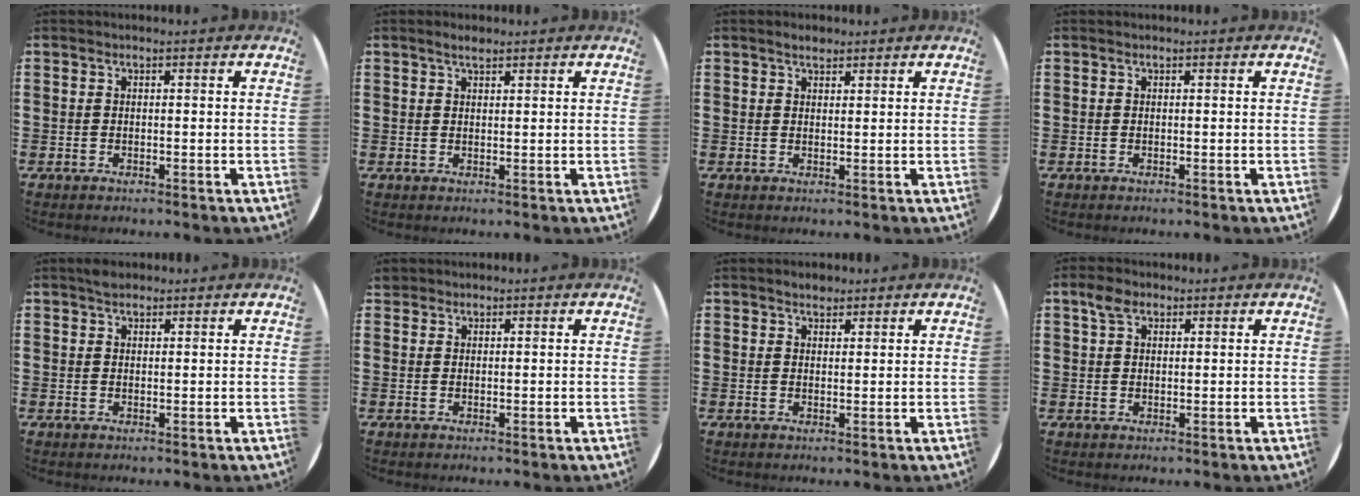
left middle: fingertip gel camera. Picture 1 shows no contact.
{"total": 1.7, "force": [1.5, 0.4, 0.7], "torque": [-0.006, 0.001, 0.024]}
{"total": 1.7, "force": [1.5, 0.6, 0.5], "torque": [-0.002, 0.001, 0.025]}
{"total": 0.0}
{"total": 1.5, "force": [1.3, 0.6, 0.3], "torque": [0.002, 0.002, 0.023]}
{"total": 1.1, "force": [1.0, 0.4, -0.1], "torque": [-0.001, 0.003, 0.020]}
{"total": 1.7, "force": [1.6, 0.6, 0.3], "torque": [0.002, 0.001, 0.028]}
{"total": 2.8, "force": [1.9, 1.6, 1.2], "torque": [-0.019, 0.004, 0.035]}